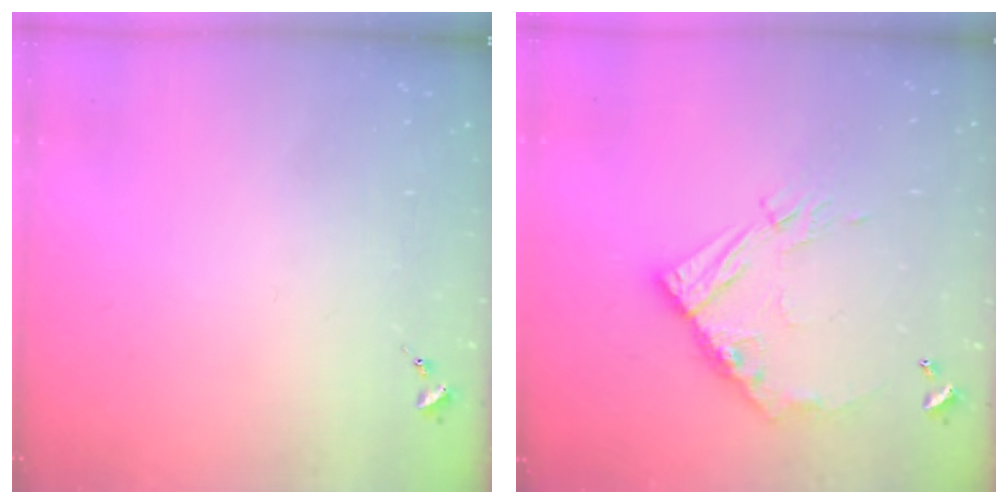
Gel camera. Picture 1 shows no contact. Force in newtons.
{"total": 12.9, "press": 12.9, "slide": 1.3}